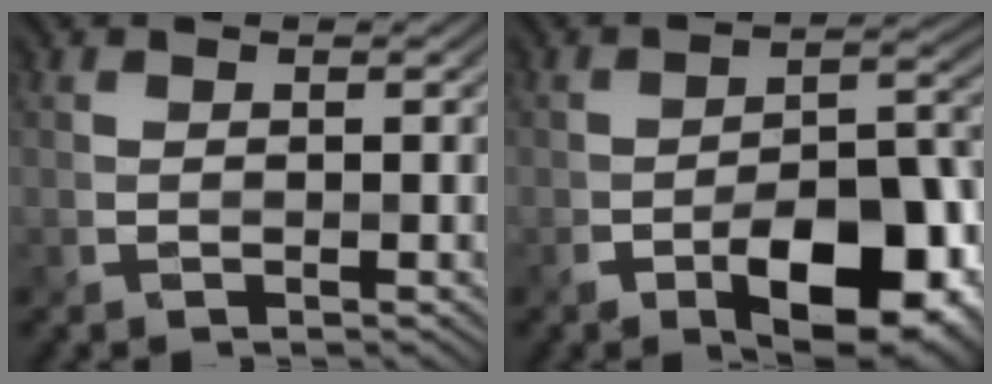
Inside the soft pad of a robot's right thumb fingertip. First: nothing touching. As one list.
[{"total": 11.8, "force": [-5.7, 5.3, 8.9], "torque": [-0.136, -0.008, -0.087]}]